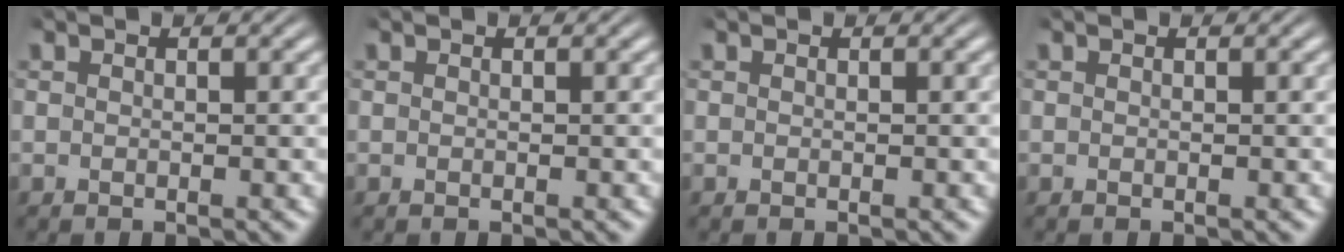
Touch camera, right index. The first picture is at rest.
{"total": 0.0}
{"total": 0.0}
{"total": 0.0}